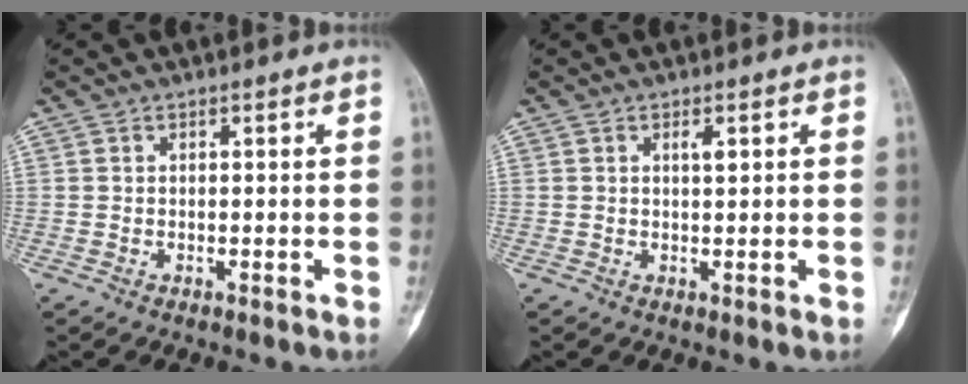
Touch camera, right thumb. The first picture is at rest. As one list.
[{"total": 1.6, "force": [0.7, 0.4, 1.4], "torque": [-0.022, 0.000, 0.013]}]